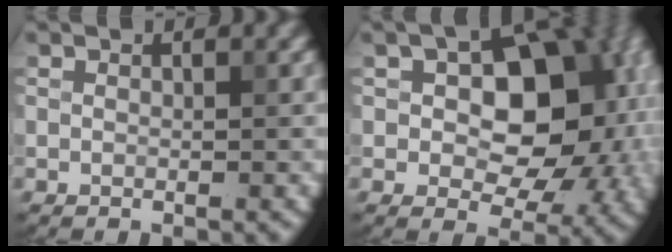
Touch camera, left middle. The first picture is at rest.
{"total": 12.9, "force": [1.6, 8.0, 9.9], "torque": [-0.090, 0.014, 0.032]}